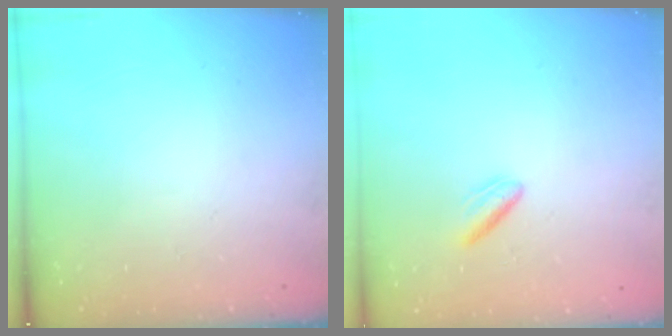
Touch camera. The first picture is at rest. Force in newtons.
{"total": 2.2, "press": 1.9, "slide": 1.1}